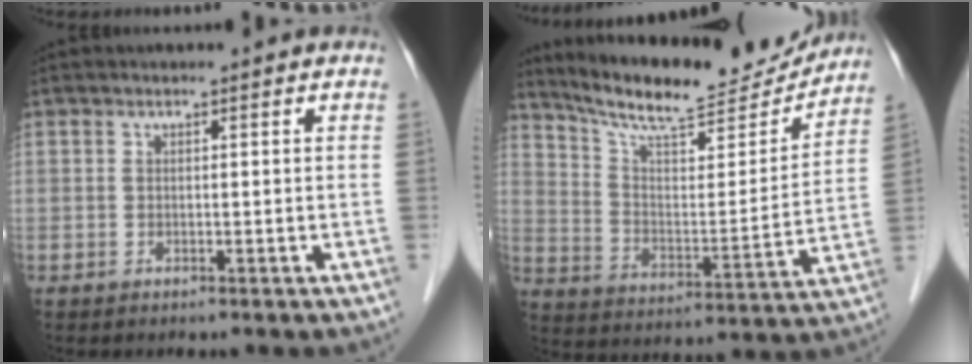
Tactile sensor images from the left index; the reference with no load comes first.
{"total": 18.1, "force": [16.8, 2.7, 6.2], "torque": [-0.110, -0.024, 0.255]}